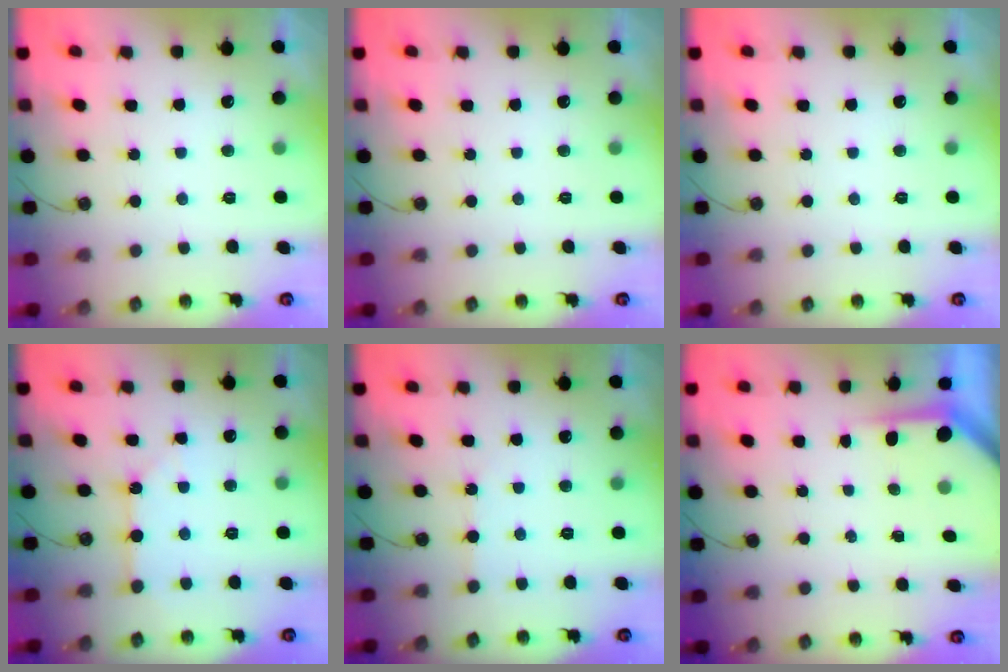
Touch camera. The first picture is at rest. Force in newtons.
{"total": 0.0}
{"total": 0.0}
{"total": 2.3, "press": 2.3, "slide": 0.3}
{"total": 2.4, "press": 2.4, "slide": 0.2}
{"total": 3.6, "press": 3.6, "slide": 0.4}